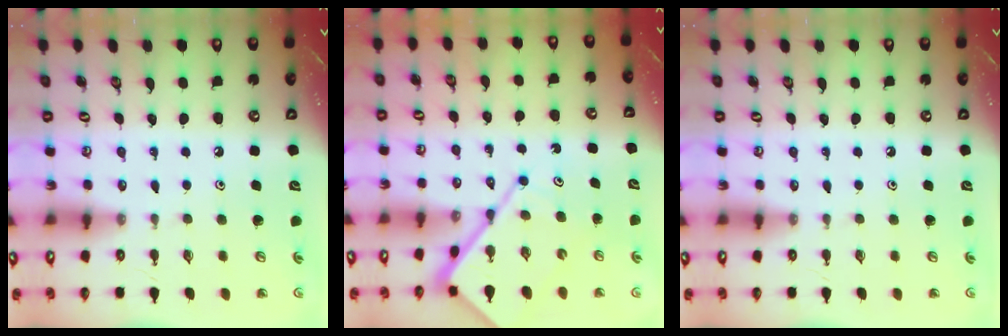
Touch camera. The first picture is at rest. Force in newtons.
{"total": 10.7, "press": 10.7, "slide": 0.9}
{"total": 0.0}